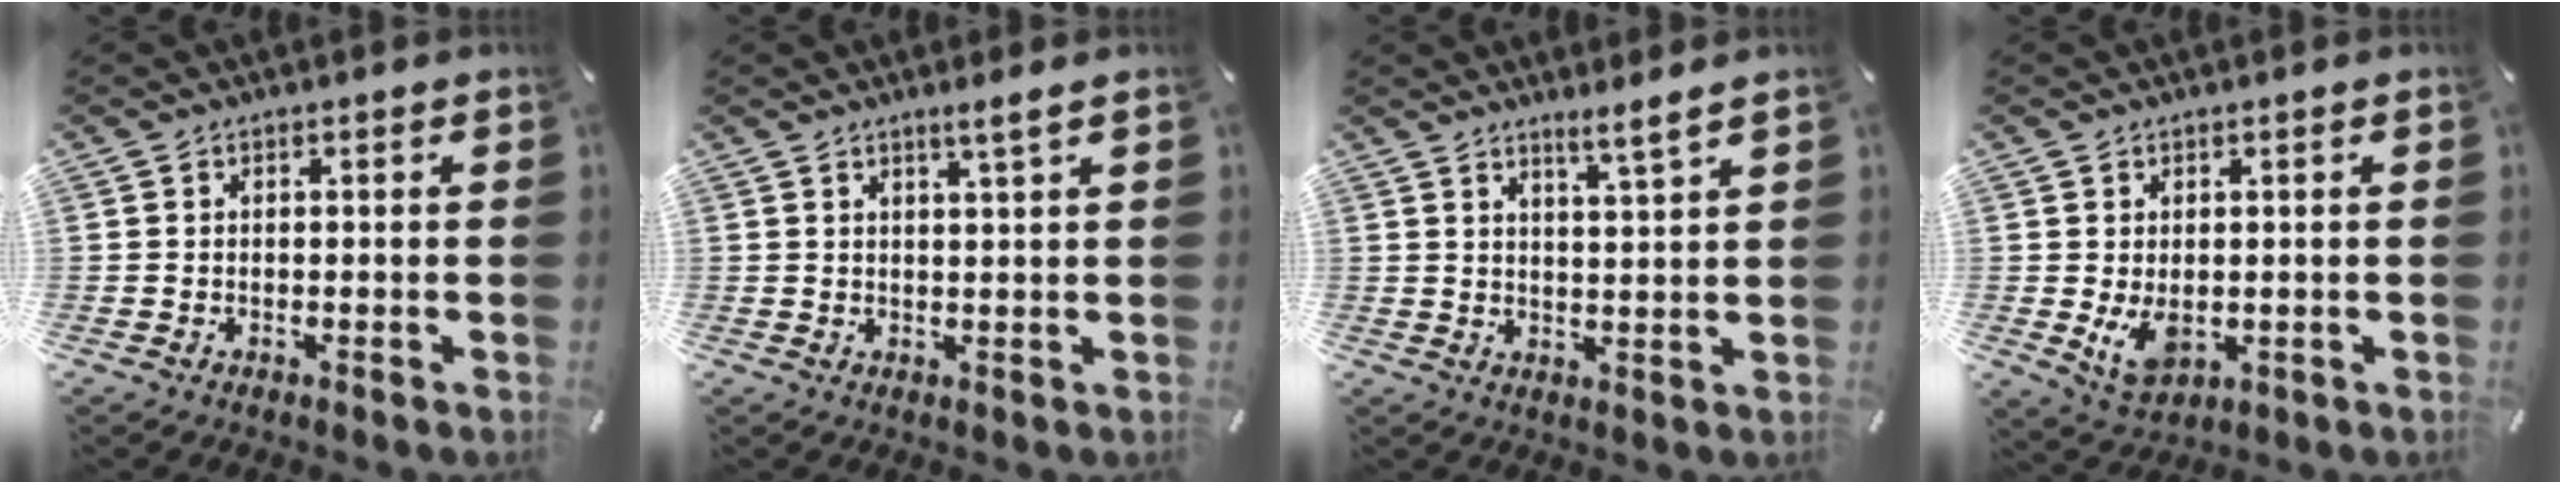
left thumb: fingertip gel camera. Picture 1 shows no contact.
{"total": 2.9, "force": [2.0, -0.1, 2.1], "torque": [-0.043, -0.005, 0.034]}
{"total": 4.5, "force": [3.9, -0.7, 2.0], "torque": [-0.041, -0.028, 0.067]}
{"total": 5.9, "force": [-0.2, 4.1, 4.3], "torque": [-0.092, -0.011, -0.007]}